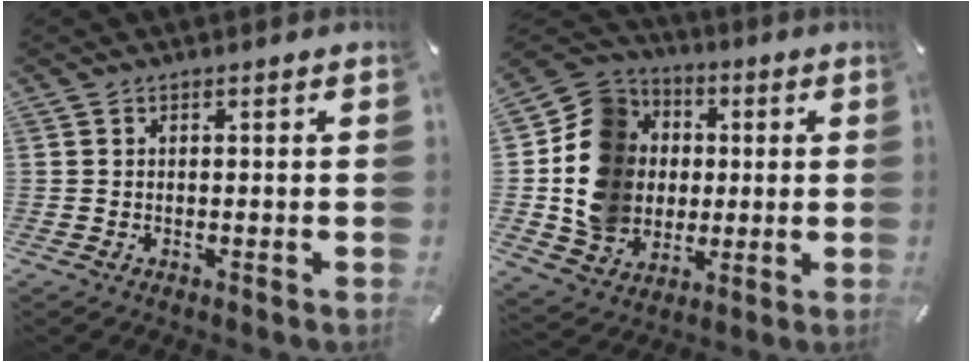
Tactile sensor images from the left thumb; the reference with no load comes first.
{"total": 15.9, "force": [-0.4, 14.8, 5.8], "torque": [-0.115, 0.015, -0.001]}